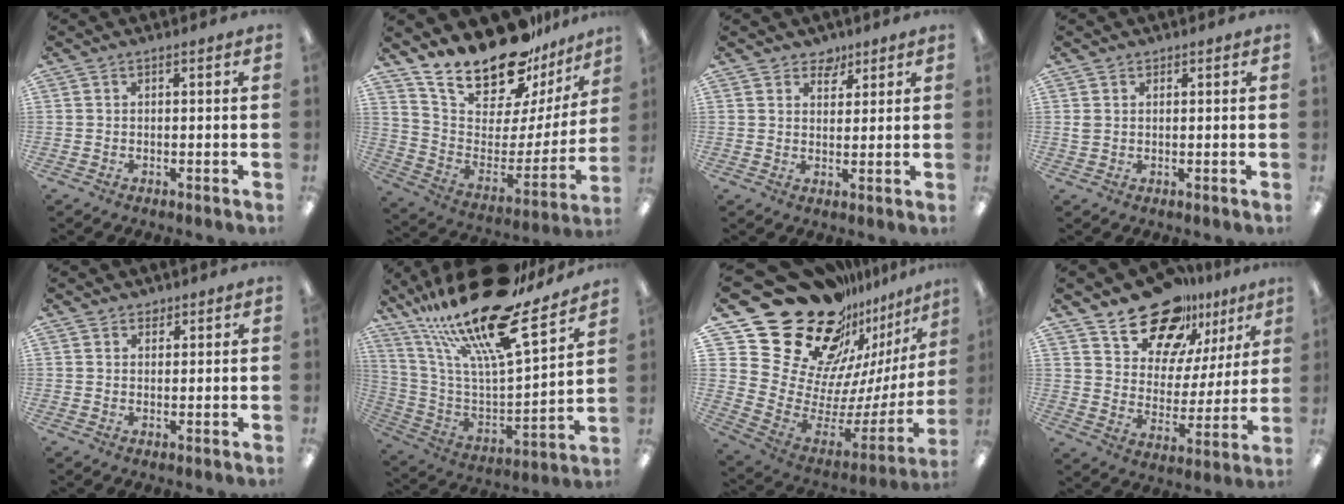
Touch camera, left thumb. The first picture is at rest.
{"total": 22.6, "force": [19.6, 7.5, 8.4], "torque": [-0.154, -0.149, 0.349]}
{"total": 4.0, "force": [3.0, 2.6, 0.5], "torque": [0.004, -0.014, 0.052]}
{"total": 1.7, "force": [0.8, 1.4, 0.5], "torque": [-0.012, 0.004, 0.015]}
{"total": 1.6, "force": [1.3, 0.9, 0.0], "torque": [0.007, -0.004, 0.024]}
{"total": 25.4, "force": [18.1, 7.2, 16.3], "torque": [-0.280, -0.119, 0.300]}
{"total": 29.5, "force": [19.7, 16.5, 14.6], "torque": [-0.235, -0.183, 0.412]}
{"total": 18.3, "force": [14.7, 9.3, 5.8], "torque": [-0.093, -0.108, 0.265]}